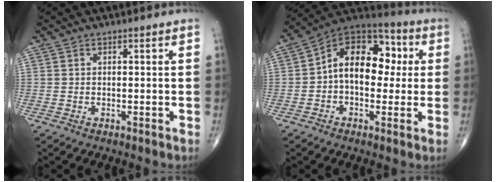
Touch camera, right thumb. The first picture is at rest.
{"total": 15.6, "force": [1.3, 10.2, 11.8], "torque": [-0.140, 0.039, 0.006]}